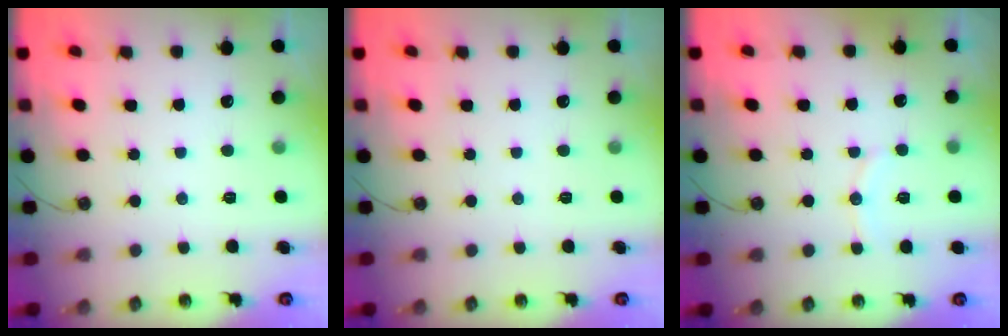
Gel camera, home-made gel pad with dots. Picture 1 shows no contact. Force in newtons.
{"total": 0.0}
{"total": 5.8, "press": 5.3, "slide": 2.2}